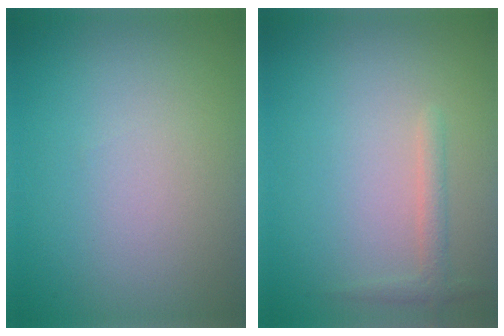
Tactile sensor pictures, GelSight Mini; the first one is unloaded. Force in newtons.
{"total": 1.3, "press": 1.3, "slide": 0.1}